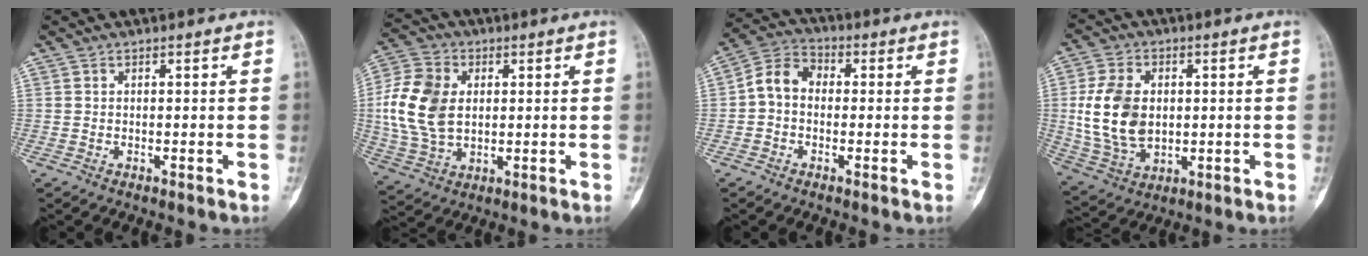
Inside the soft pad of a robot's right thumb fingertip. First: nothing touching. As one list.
[{"total": 14.0, "force": [1.3, 9.7, 10.1], "torque": [-0.197, 0.003, 0.026]}, {"total": 6.8, "force": [-0.3, 5.3, 4.3], "torque": [-0.066, 0.024, -0.022]}, {"total": 13.4, "force": [0.8, 9.2, 9.7], "torque": [-0.174, -0.005, 0.026]}]